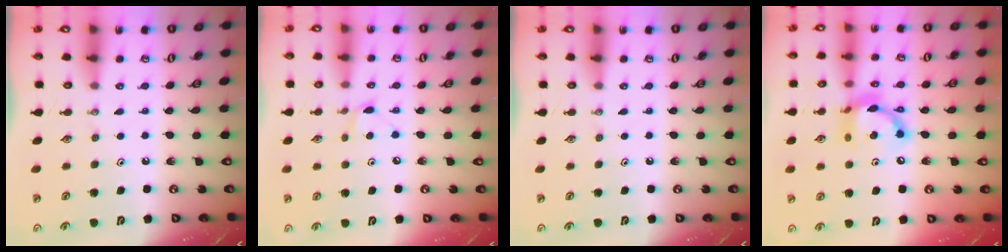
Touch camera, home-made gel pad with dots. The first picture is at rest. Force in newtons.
{"total": 5.2, "press": 5.1, "slide": 0.8}
{"total": 0.0}
{"total": 13.1, "press": 13.0, "slide": 0.9}